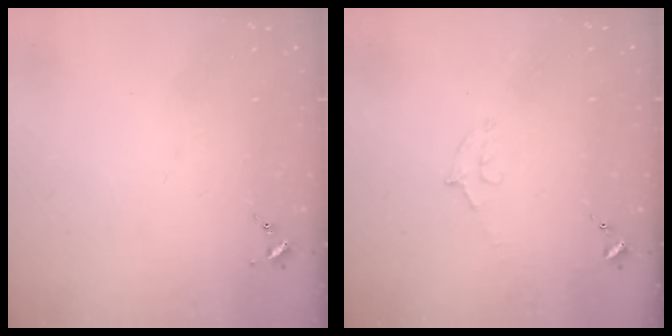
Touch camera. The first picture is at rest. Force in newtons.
{"total": 6.2, "press": 6.1, "slide": 1.1}